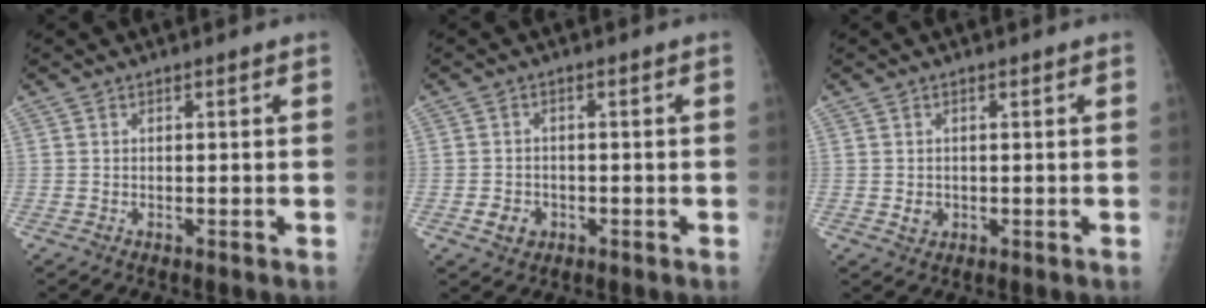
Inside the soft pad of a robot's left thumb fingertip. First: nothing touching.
{"total": 3.3, "force": [-1.1, 2.7, 1.4], "torque": [-0.014, 0.004, -0.014]}
{"total": 1.8, "force": [0.0, 1.5, 0.8], "torque": [-0.008, 0.000, 0.005]}